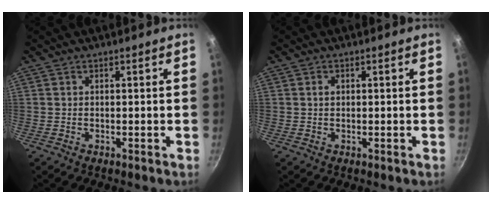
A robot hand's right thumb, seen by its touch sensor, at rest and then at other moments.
{"total": 1.0, "force": [0.2, 0.7, 0.6], "torque": [-0.007, 0.004, 0.005]}